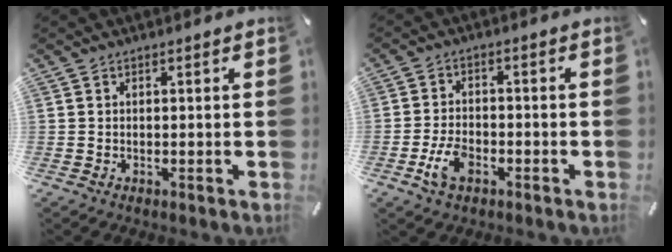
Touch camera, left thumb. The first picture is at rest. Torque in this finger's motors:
{"motor_torque": [0.24, 2.02, 0.70, 0.51, 0.23]}